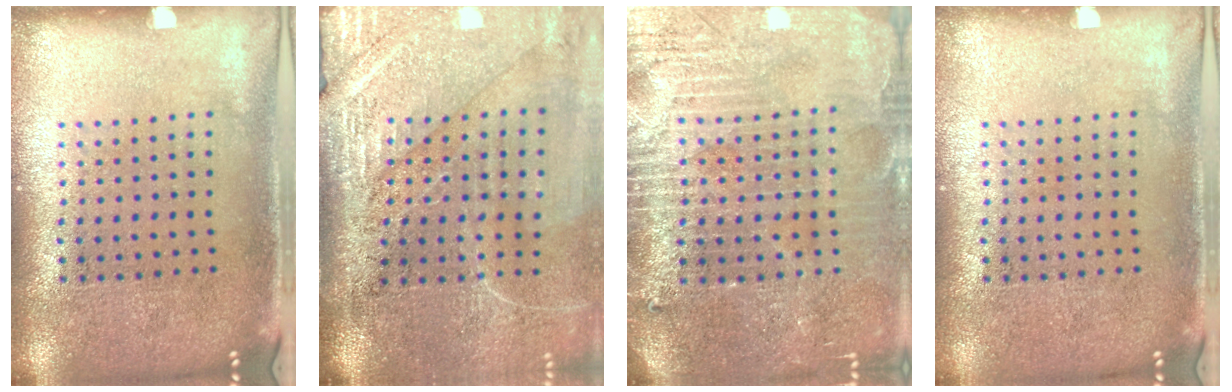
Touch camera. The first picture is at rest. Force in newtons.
{"total": 4.1, "press": 3.7, "slide": 1.9}
{"total": 3.9, "press": 3.6, "slide": 1.6}
{"total": 0.0}